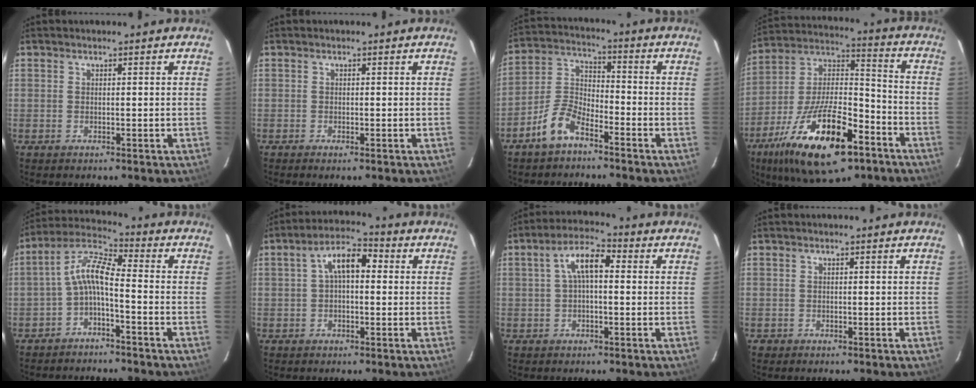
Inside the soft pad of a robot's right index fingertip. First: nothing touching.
{"total": 0.6, "force": [-0.5, 0.0, 0.4], "torque": [-0.009, 0.000, -0.009]}
{"total": 7.9, "force": [-5.6, 3.3, 4.6], "torque": [-0.108, 0.016, -0.113]}
{"total": 24.0, "force": [-13.0, 9.2, 18.0], "torque": [-0.338, -0.021, -0.214]}
{"total": 6.8, "force": [-2.6, 1.8, 6.0], "torque": [-0.148, 0.021, -0.055]}
{"total": 6.7, "force": [0.8, 3.5, 5.7], "torque": [-0.105, 0.026, 0.011]}
{"total": 6.3, "force": [0.6, 2.7, 5.6], "torque": [-0.109, 0.023, 0.010]}
{"total": 0.7, "force": [-0.4, 0.6, -0.1], "torque": [-0.001, 0.002, -0.006]}